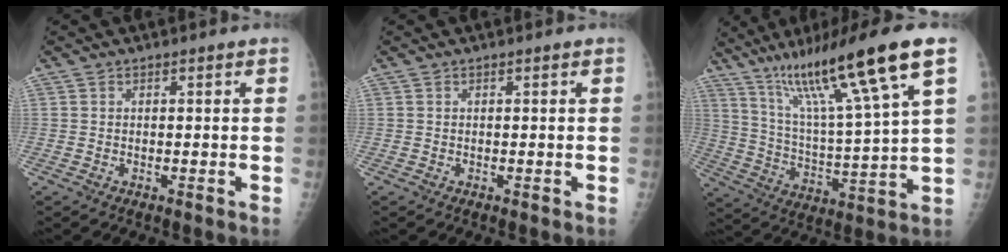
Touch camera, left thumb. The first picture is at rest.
{"total": 0.0}
{"total": 21.2, "force": [12.0, 1.4, 17.4], "torque": [-0.285, -0.031, 0.206]}